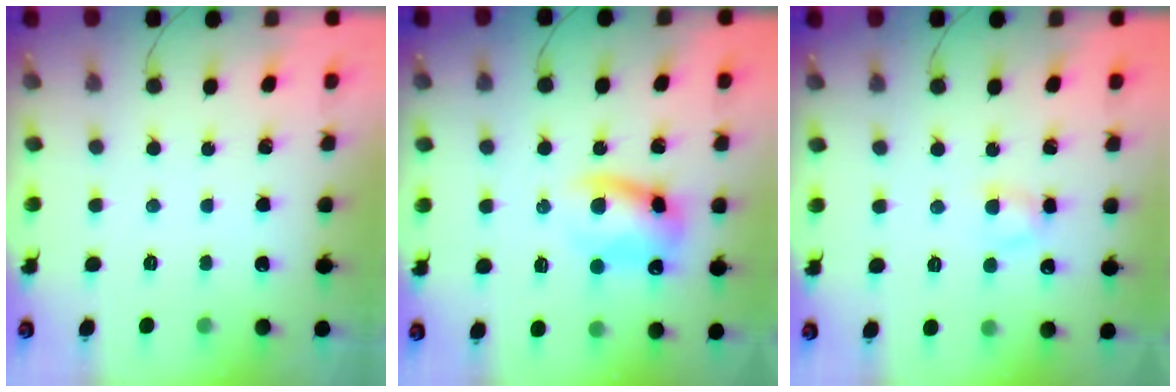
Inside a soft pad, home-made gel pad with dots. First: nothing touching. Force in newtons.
{"total": 10.8, "press": 10.6, "slide": 2.0}
{"total": 3.3, "press": 3.0, "slide": 1.2}